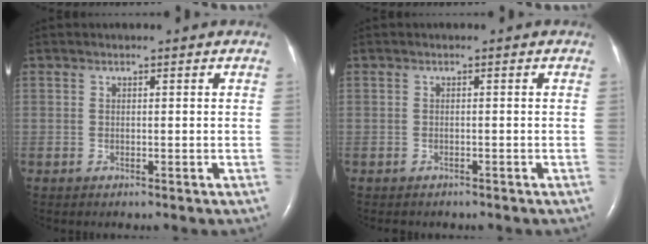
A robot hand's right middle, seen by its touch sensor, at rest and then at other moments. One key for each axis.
{"total": 1.8, "fx": -1.5, "fy": 0.8, "fz": 0.5, "tx": -0.014, "ty": -0.002, "tz": -0.016}